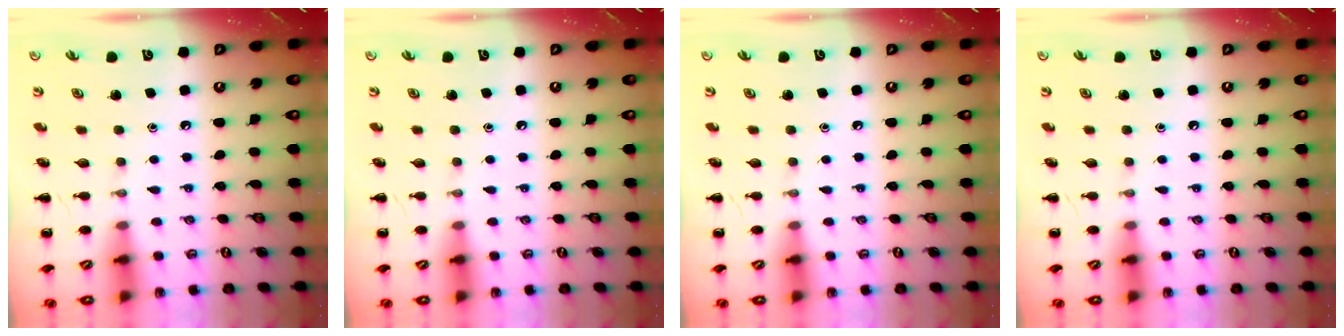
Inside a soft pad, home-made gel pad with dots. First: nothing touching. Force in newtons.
{"total": 0.0}
{"total": 0.0}
{"total": 0.0}